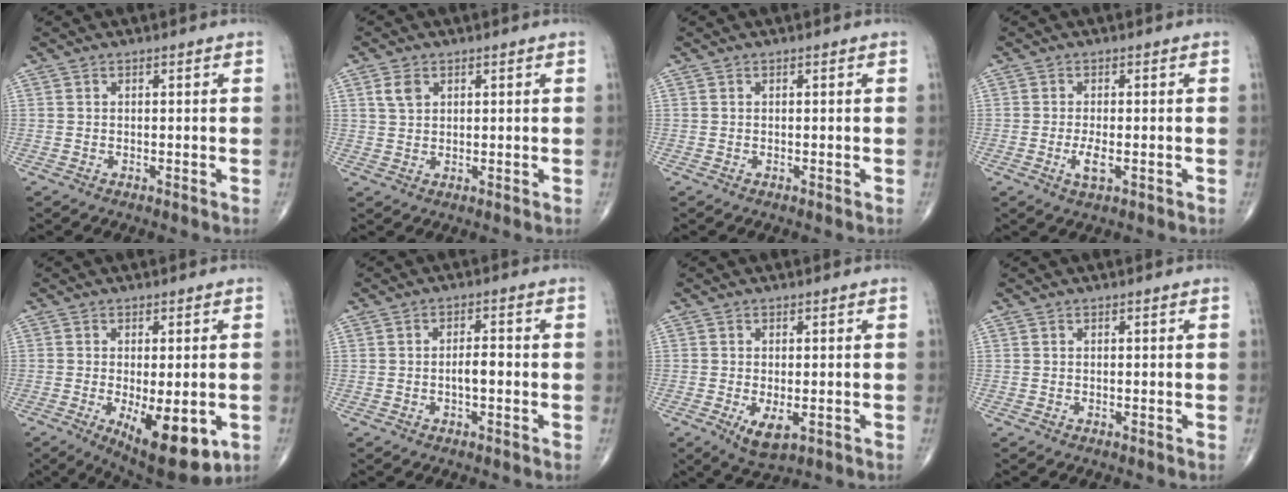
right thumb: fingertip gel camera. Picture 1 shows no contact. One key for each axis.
{"total": 3.0, "fx": 1.4, "fy": 2.1, "fz": 1.7, "tx": -0.029, "ty": 0.000, "tz": 0.030}
{"total": 0.0}
{"total": 3.1, "fx": -0.9, "fy": 1.1, "fz": 2.8, "tx": -0.057, "ty": -0.005, "tz": -0.017}
{"total": 13.0, "fx": -4.1, "fy": 4.9, "fz": 11.3, "tx": -0.159, "ty": -0.019, "tz": -0.046}
{"total": 2.9, "fx": -0.7, "fy": 1.2, "fz": 2.6, "tx": -0.041, "ty": 0.010, "tz": -0.013}
{"total": 4.6, "fx": -1.5, "fy": 2.1, "fz": 3.8, "tx": -0.064, "ty": -0.011, "tz": -0.018}
{"total": 0.0}